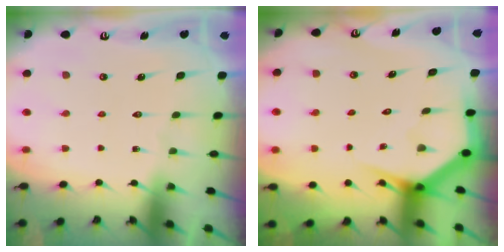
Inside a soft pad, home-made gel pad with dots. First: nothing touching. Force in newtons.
{"total": 3.9, "press": 3.8, "slide": 0.2}